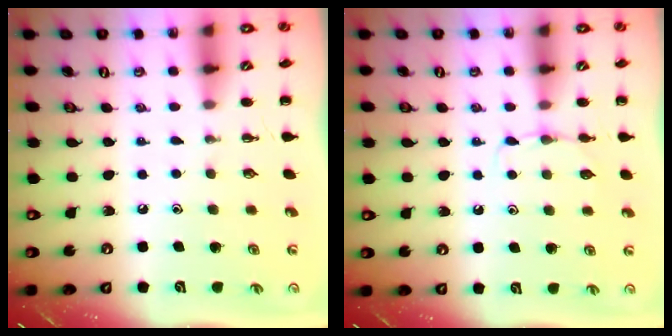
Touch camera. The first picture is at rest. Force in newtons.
{"total": 4.9, "press": 4.8, "slide": 1.3}